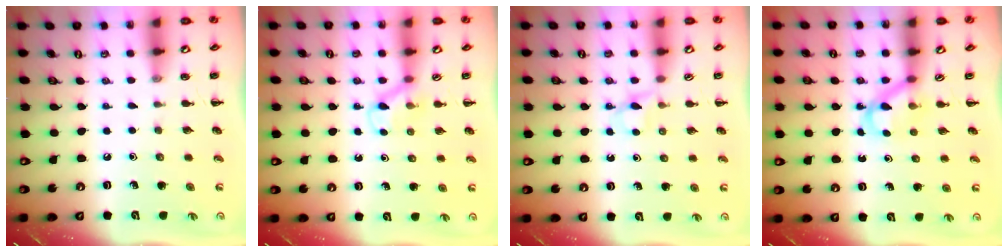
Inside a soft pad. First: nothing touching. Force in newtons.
{"total": 3.8, "press": 3.6, "slide": 1.4}
{"total": 3.1, "press": 2.8, "slide": 1.2}
{"total": 3.3, "press": 3.1, "slide": 1.2}